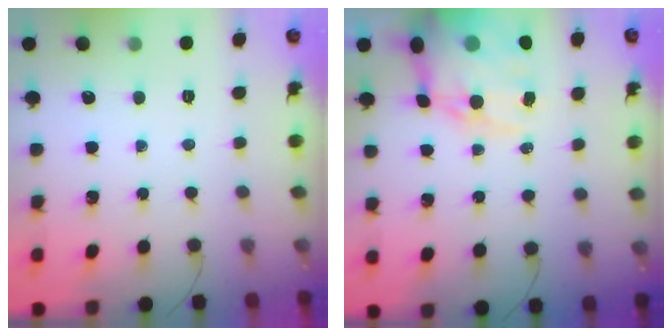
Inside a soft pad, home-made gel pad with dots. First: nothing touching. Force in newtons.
{"total": 16.9, "press": 16.4, "slide": 3.9}